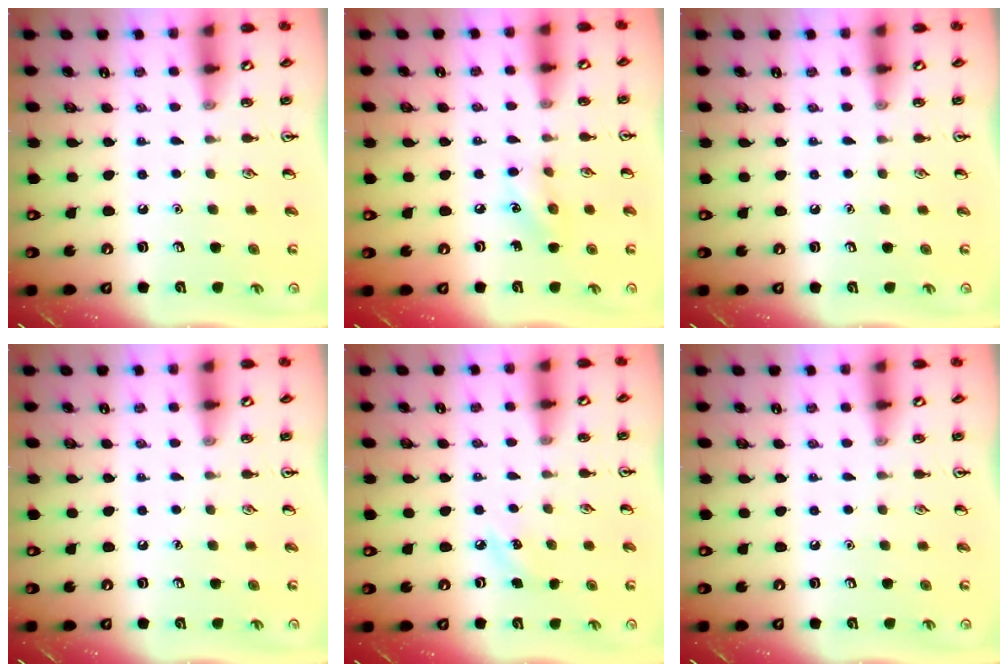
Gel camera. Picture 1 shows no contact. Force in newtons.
{"total": 6.7, "press": 6.5, "slide": 1.5}
{"total": 0.0}
{"total": 0.0}
{"total": 5.1, "press": 4.8, "slide": 1.6}
{"total": 0.0}